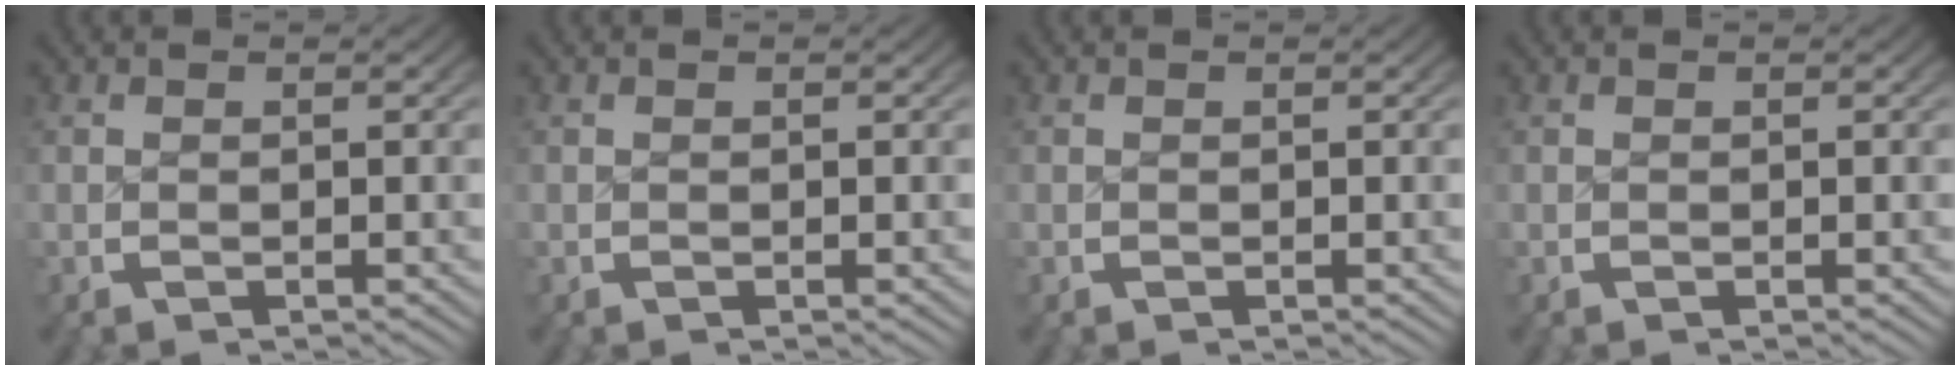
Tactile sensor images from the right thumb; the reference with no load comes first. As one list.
[{"total": 0.0}, {"total": 0.0}, {"total": 0.0}]